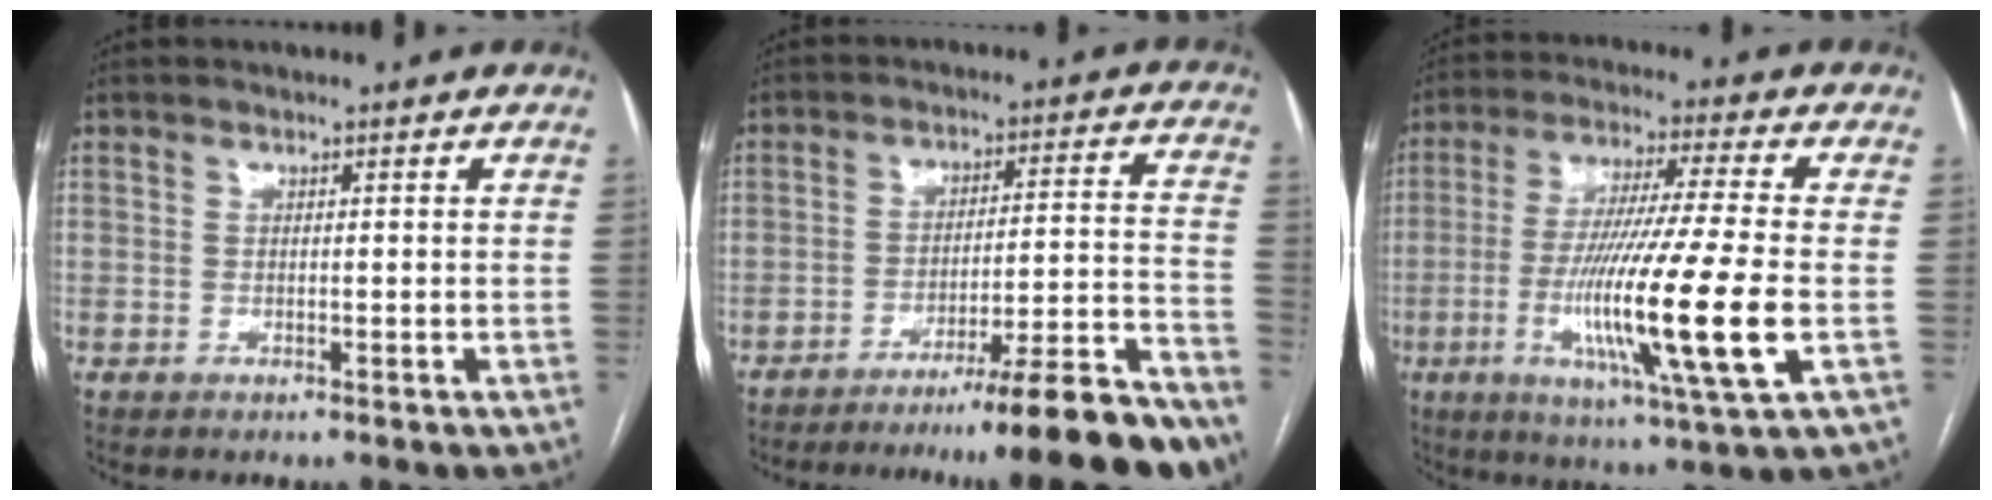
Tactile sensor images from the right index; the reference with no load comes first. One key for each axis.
{"total": 18.9, "fx": -16.0, "fy": -0.9, "fz": 10.0, "tx": -0.081, "ty": 0.013, "tz": -0.233}
{"total": 17.9, "fx": -4.0, "fy": -0.6, "fz": 17.5, "tx": -0.333, "ty": -0.027, "tz": -0.076}